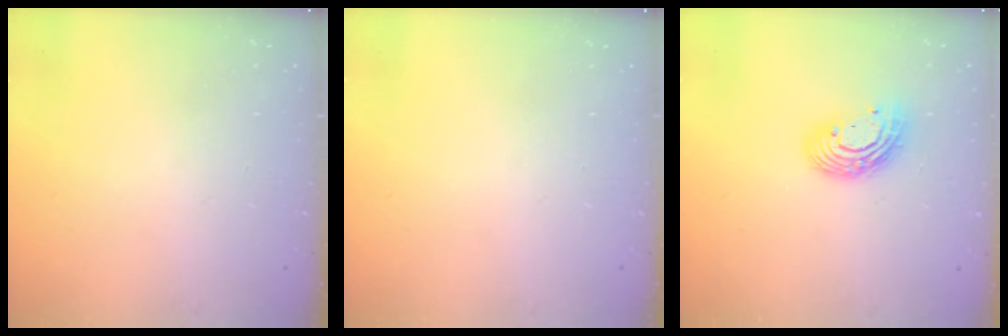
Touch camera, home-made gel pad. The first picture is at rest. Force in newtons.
{"total": 0.0}
{"total": 11.3, "press": 11.2, "slide": 0.9}